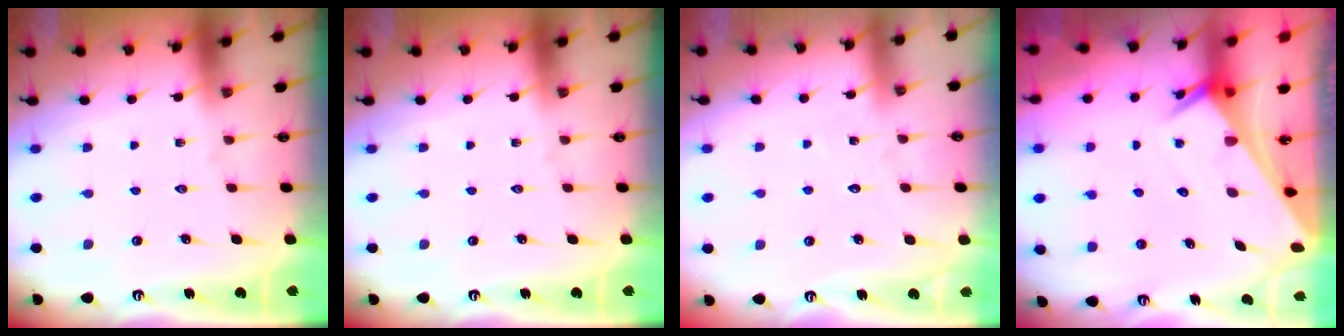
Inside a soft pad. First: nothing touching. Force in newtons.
{"total": 0.0}
{"total": 3.7, "press": 3.7, "slide": 0.4}
{"total": 2.5, "press": 2.5, "slide": 0.2}